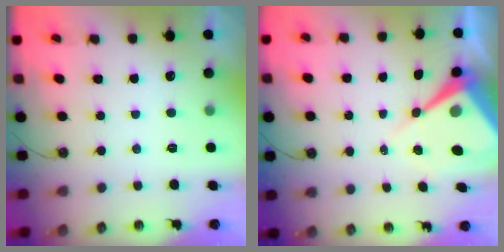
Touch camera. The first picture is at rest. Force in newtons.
{"total": 11.5, "press": 11.4, "slide": 1.0}